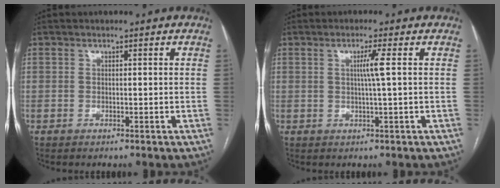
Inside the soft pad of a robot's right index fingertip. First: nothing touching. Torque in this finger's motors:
{"motor_torque": [0.18, -0.04, 0.07, 0.04]}